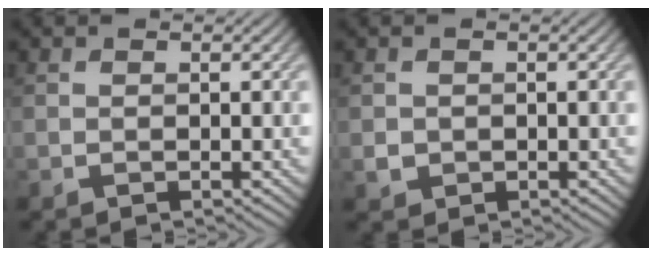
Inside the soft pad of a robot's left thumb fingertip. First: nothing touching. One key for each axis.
{"total": 1.5, "fx": -0.2, "fy": 1.4, "fz": 0.4, "tx": -0.007, "ty": -0.006, "tz": -0.004}